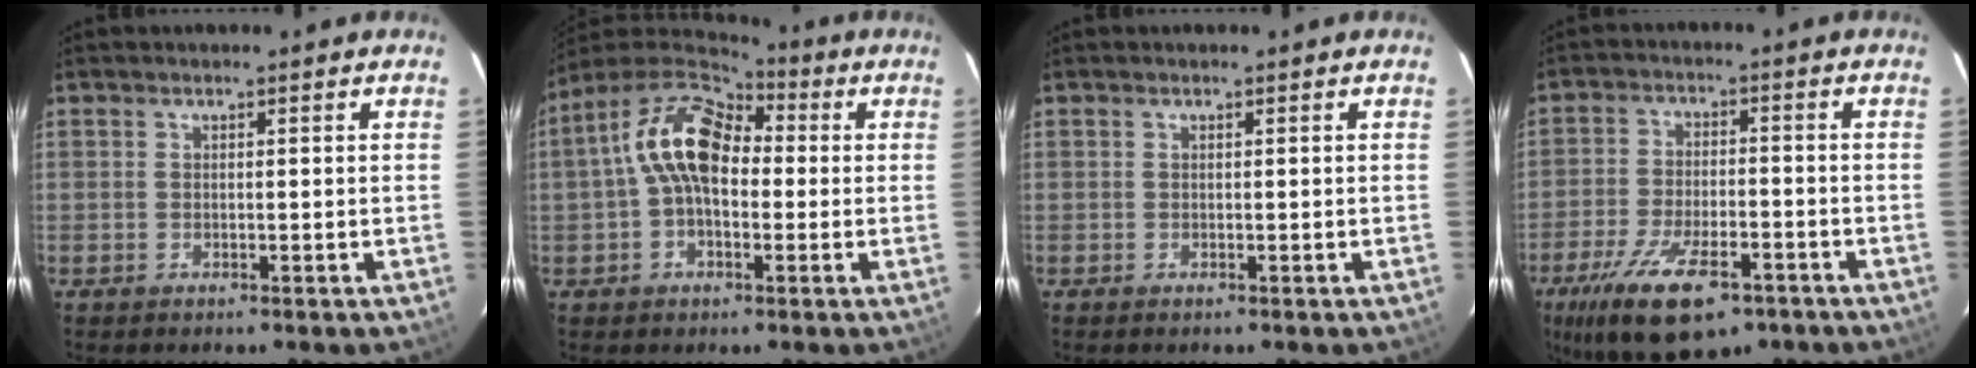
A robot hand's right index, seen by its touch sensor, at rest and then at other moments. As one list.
[{"total": 13.1, "force": [0.9, 7.8, 10.5], "torque": [-0.194, 0.032, 0.007]}, {"total": 0.0}, {"total": 16.7, "force": [-10.4, 6.6, 11.3], "torque": [-0.234, -0.036, -0.171]}]